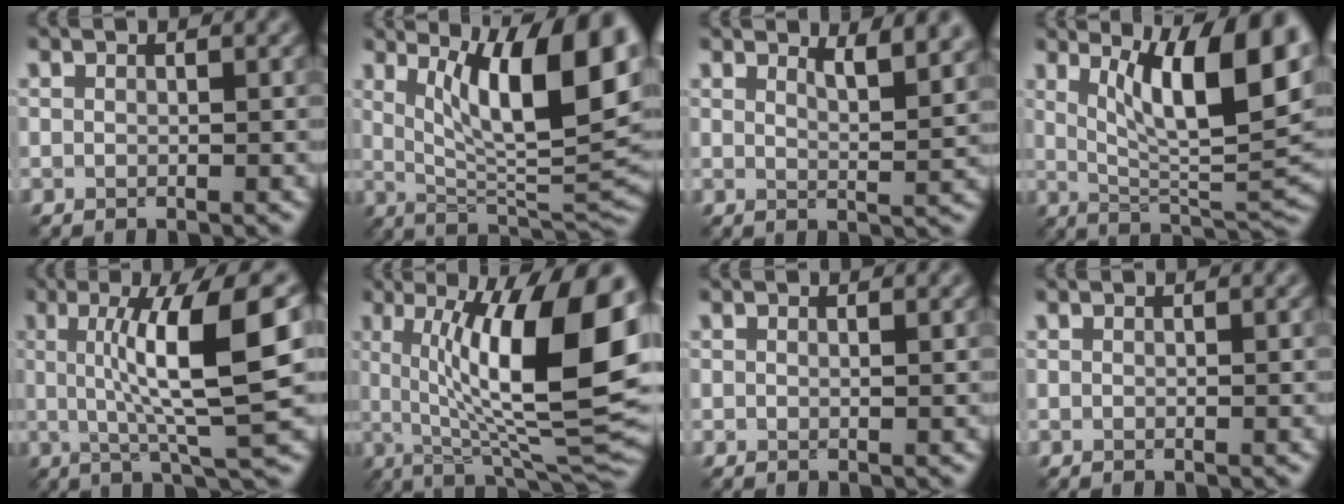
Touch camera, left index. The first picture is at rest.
{"total": 12.9, "force": [4.7, 3.6, 11.5], "torque": [-0.159, -0.005, 0.078]}
{"total": 3.9, "force": [2.7, 1.2, 2.6], "torque": [-0.024, 0.002, 0.038]}
{"total": 11.6, "force": [4.5, 3.2, 10.2], "torque": [-0.148, -0.002, 0.075]}
{"total": 9.4, "force": [1.2, 1.7, 9.2], "torque": [-0.129, -0.002, 0.023]}
{"total": 14.8, "force": [2.5, 4.0, 14.1], "torque": [-0.192, -0.007, 0.038]}
{"total": 0.0}
{"total": 0.0}